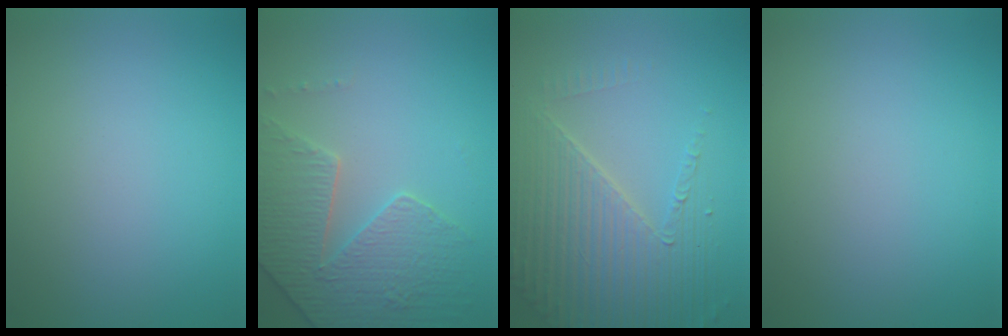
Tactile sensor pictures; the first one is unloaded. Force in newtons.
{"total": 4.3, "press": 4.2, "slide": 0.9}
{"total": 6.3, "press": 4.8, "slide": 4.1}
{"total": 0.0}